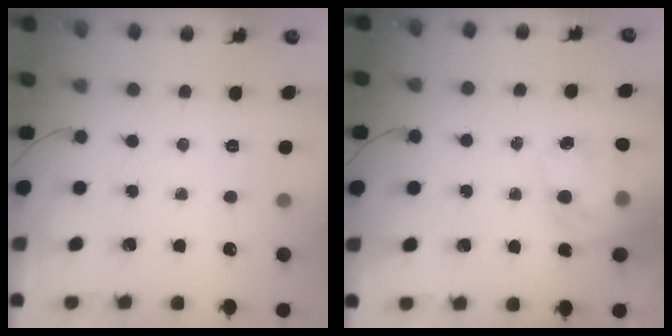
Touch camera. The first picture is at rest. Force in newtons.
{"total": 13.1, "press": 12.6, "slide": 3.4}